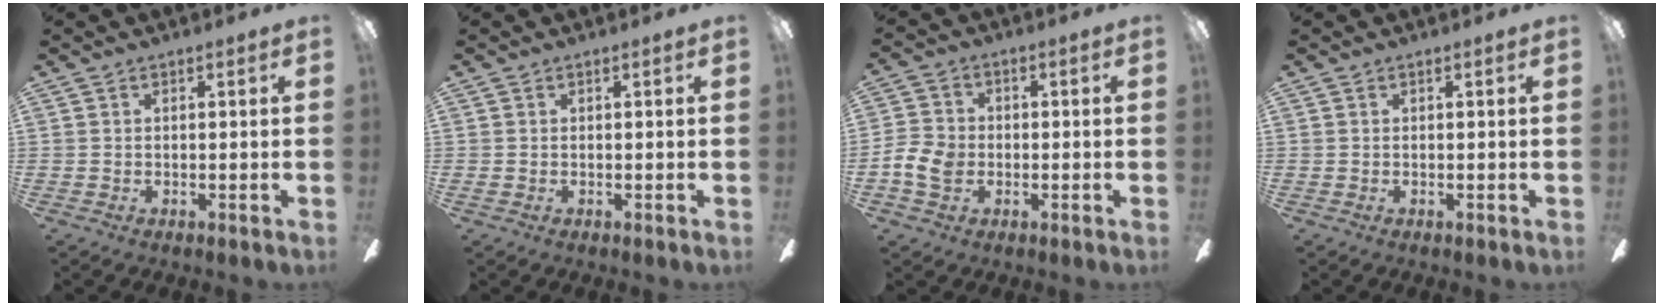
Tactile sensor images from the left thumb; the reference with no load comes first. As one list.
[{"total": 0.0}, {"total": 6.0, "force": [-1.6, 4.9, 3.2], "torque": [-0.075, 0.011, -0.031]}, {"total": 0.0}]